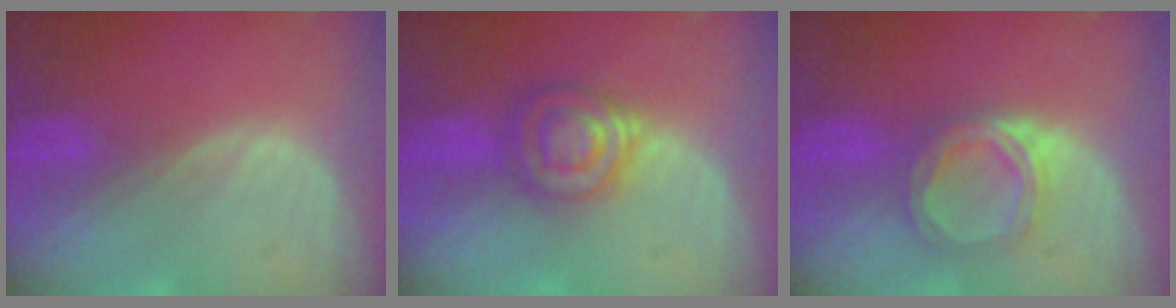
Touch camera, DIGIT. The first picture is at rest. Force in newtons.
{"total": 6.0, "press": 5.7, "slide": 1.7}
{"total": 4.8, "press": 4.8, "slide": 0.3}